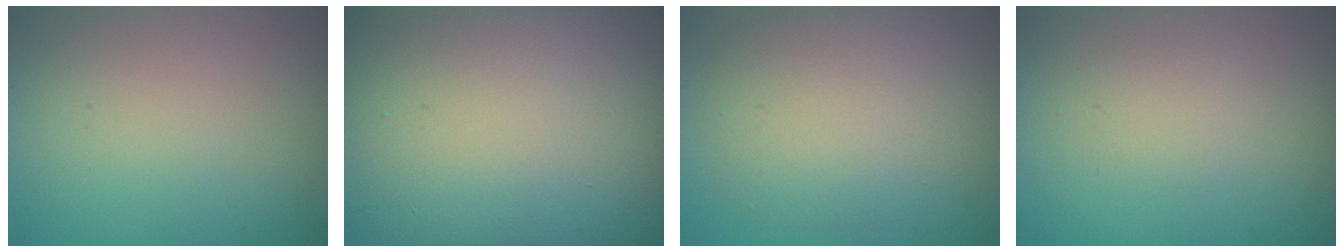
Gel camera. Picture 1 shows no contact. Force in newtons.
{"total": 23.0, "press": 23.0, "slide": 1.3}
{"total": 5.6, "press": 5.6, "slide": 0.3}
{"total": 1.4, "press": 1.4, "slide": 0.1}